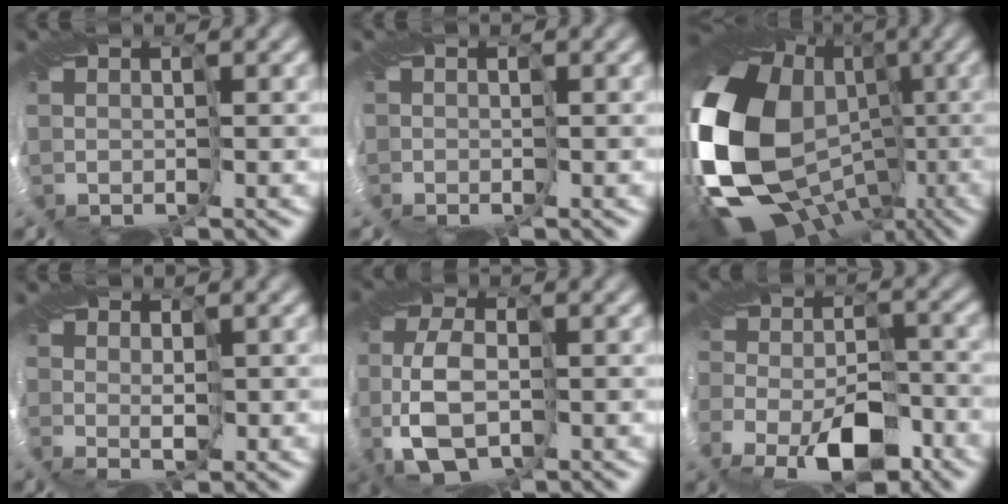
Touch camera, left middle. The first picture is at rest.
{"total": 0.5, "force": [-0.2, 0.2, -0.4], "torque": [0.008, -0.005, -0.007]}
{"total": 17.0, "force": [-4.3, 12.9, 10.2], "torque": [-0.217, -0.014, -0.085]}
{"total": 0.8, "force": [0.6, -0.5, 0.0], "torque": [0.002, 0.000, 0.011]}
{"total": 4.8, "force": [-2.2, 2.2, 3.6], "torque": [-0.074, -0.009, -0.041]}
{"total": 5.3, "force": [-3.3, 2.4, 3.3], "torque": [-0.050, -0.016, -0.055]}